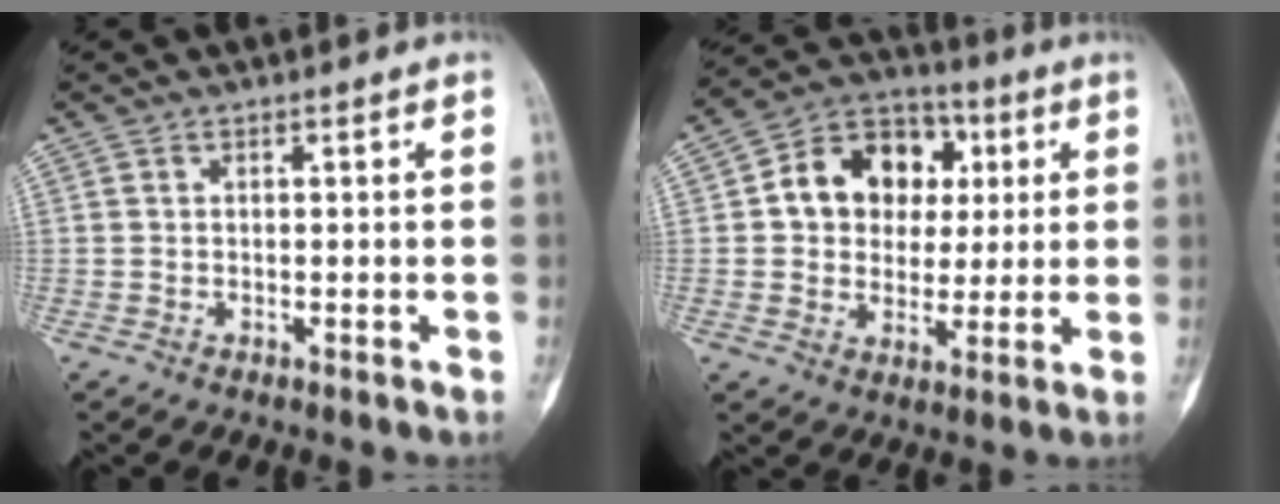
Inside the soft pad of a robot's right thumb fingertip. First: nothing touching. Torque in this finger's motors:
{"motor_torque": [0.09, 0.23, 0.12, -0.01, 0.01]}